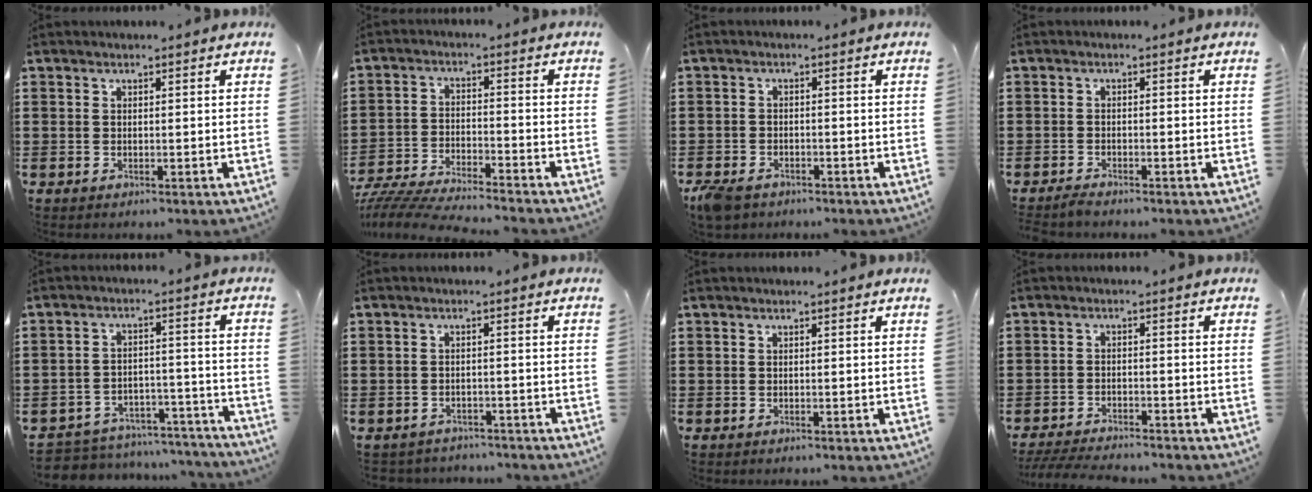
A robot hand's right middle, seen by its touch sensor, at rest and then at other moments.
{"total": 6.0, "force": [-5.8, 0.2, 1.4], "torque": [-0.039, -0.003, -0.118]}
{"total": 2.4, "force": [-2.0, 1.1, 0.8], "torque": [-0.039, -0.006, -0.047]}
{"total": 1.2, "force": [-1.2, 0.0, 0.3], "torque": [-0.008, -0.002, -0.022]}
{"total": 5.6, "force": [-5.6, 0.8, 0.2], "torque": [-0.010, 0.013, -0.116]}
{"total": 2.0, "force": [-1.9, 0.4, -0.2], "torque": [-0.004, 0.001, -0.045]}
{"total": 0.0}
{"total": 3.7, "force": [-3.6, 0.4, 0.8], "torque": [-0.028, -0.005, -0.080]}